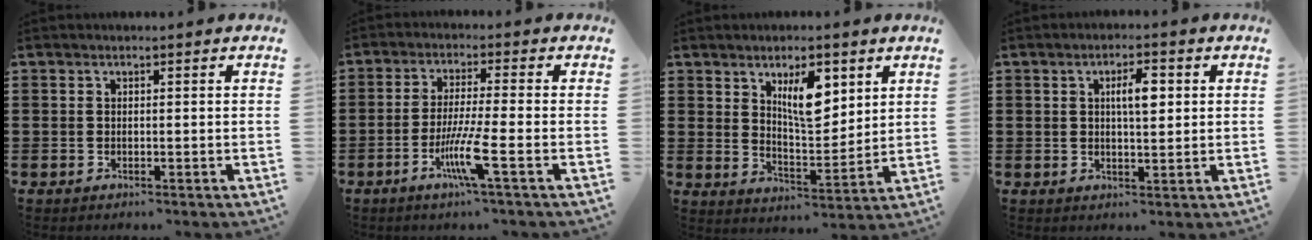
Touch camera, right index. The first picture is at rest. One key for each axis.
{"total": 7.3, "fx": -3.1, "fy": -0.1, "fz": 6.6, "tx": -0.128, "ty": -0.017, "tz": -0.058}
{"total": 8.2, "fx": 4.0, "fy": 3.4, "fz": 6.3, "tx": -0.094, "ty": -0.010, "tz": 0.061}
{"total": 4.4, "fx": 1.0, "fy": 1.4, "fz": 4.1, "tx": -0.074, "ty": 0.007, "tz": 0.012}